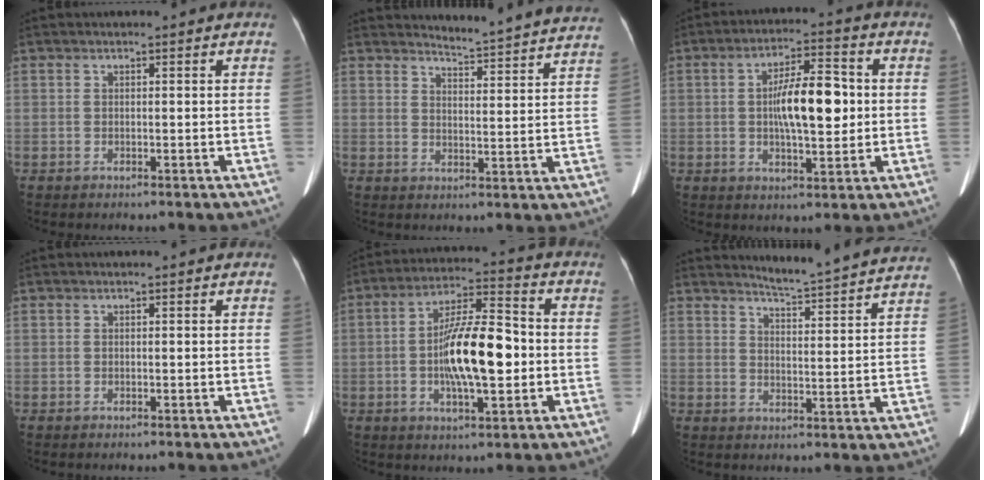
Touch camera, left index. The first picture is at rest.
{"total": 14.7, "force": [14.5, -0.7, 2.3], "torque": [-0.031, -0.073, 0.156]}
{"total": 9.8, "force": [0.4, 3.0, 9.4], "torque": [-0.163, 0.015, 0.007]}
{"total": 0.0}
{"total": 13.1, "force": [-1.4, 3.3, 12.5], "torque": [-0.229, 0.012, -0.024]}
{"total": 14.4, "force": [13.8, -1.4, 3.6], "torque": [-0.063, -0.055, 0.164]}